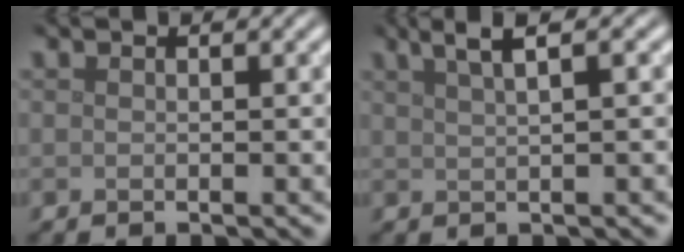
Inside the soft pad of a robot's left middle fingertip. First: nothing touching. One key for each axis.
{"total": 3.6, "fx": 2.3, "fy": 0.9, "fz": 2.7, "tx": -0.027, "ty": 0.011, "tz": 0.026}